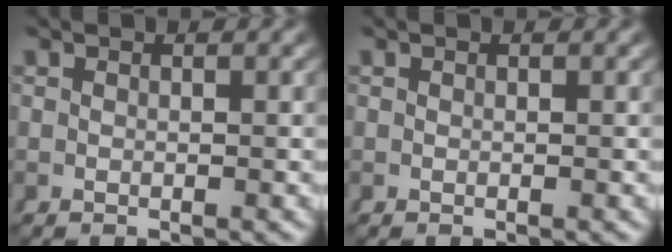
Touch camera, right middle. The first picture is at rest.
{"total": 0.0}